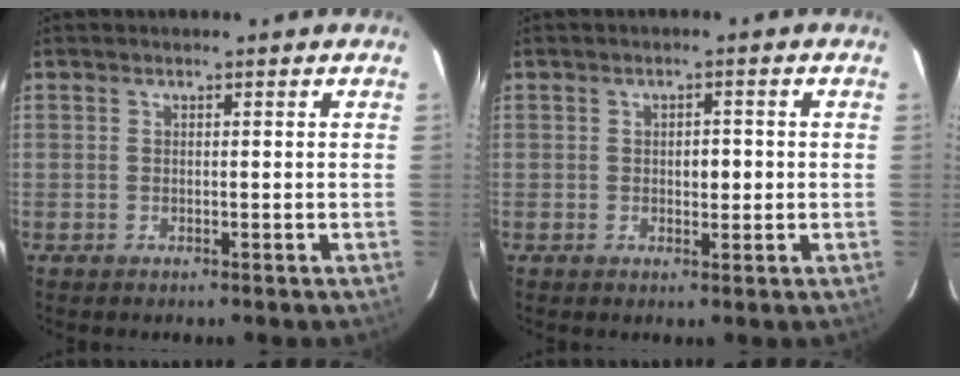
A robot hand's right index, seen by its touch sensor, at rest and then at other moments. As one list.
[{"total": 2.4, "force": [-0.1, 1.2, 2.0], "torque": [-0.029, 0.002, 0.000]}]